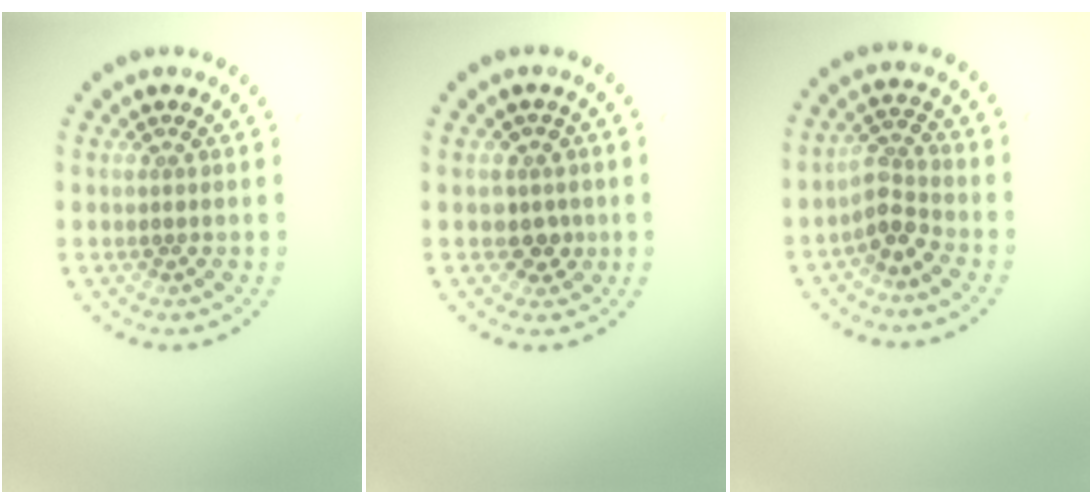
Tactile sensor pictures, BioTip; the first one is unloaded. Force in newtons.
{"total": 1.9, "press": 1.6, "slide": 1.0}
{"total": 2.4, "press": 1.9, "slide": 1.6}